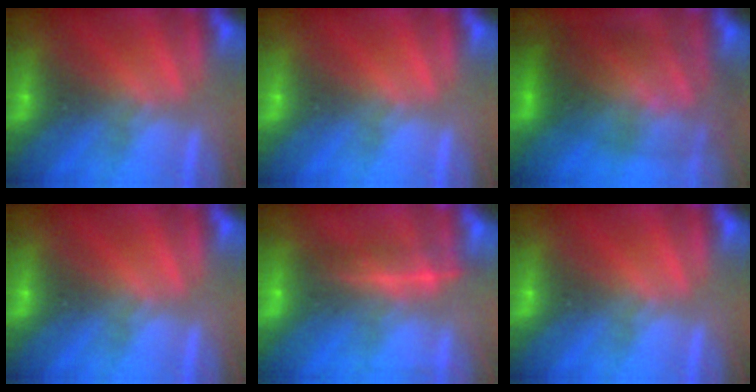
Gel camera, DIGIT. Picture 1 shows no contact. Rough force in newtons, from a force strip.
{"total": 0.0}
{"total": 10.8}
{"total": 0.0}
{"total": 2.1}
{"total": 0.0}